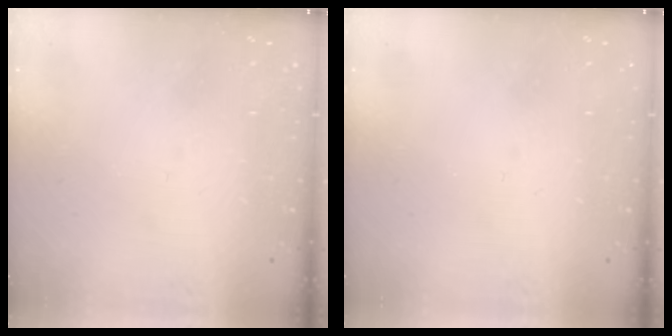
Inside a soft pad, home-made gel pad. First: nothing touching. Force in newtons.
{"total": 0.0}